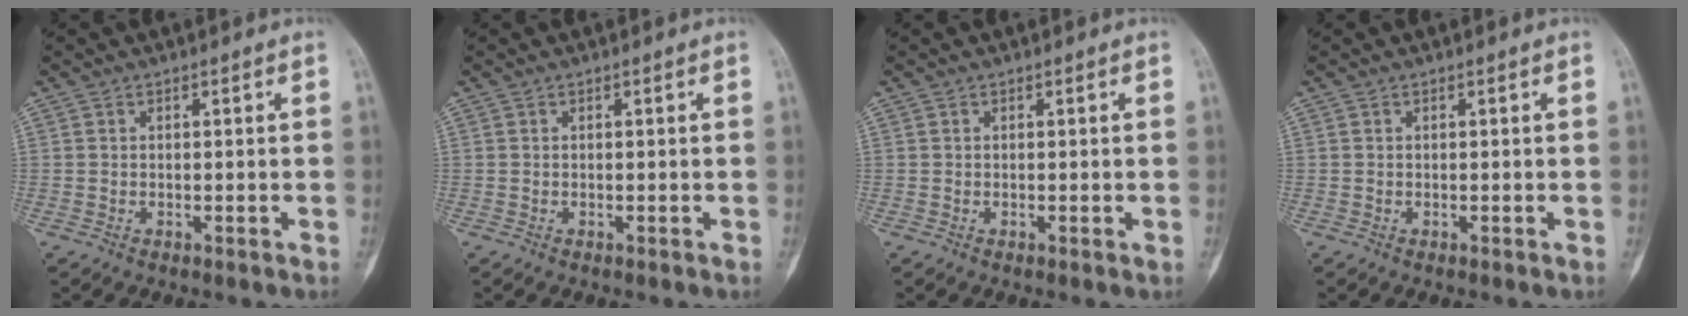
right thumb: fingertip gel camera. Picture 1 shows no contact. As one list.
[{"total": 0.0}, {"total": 0.0}, {"total": 0.0}]